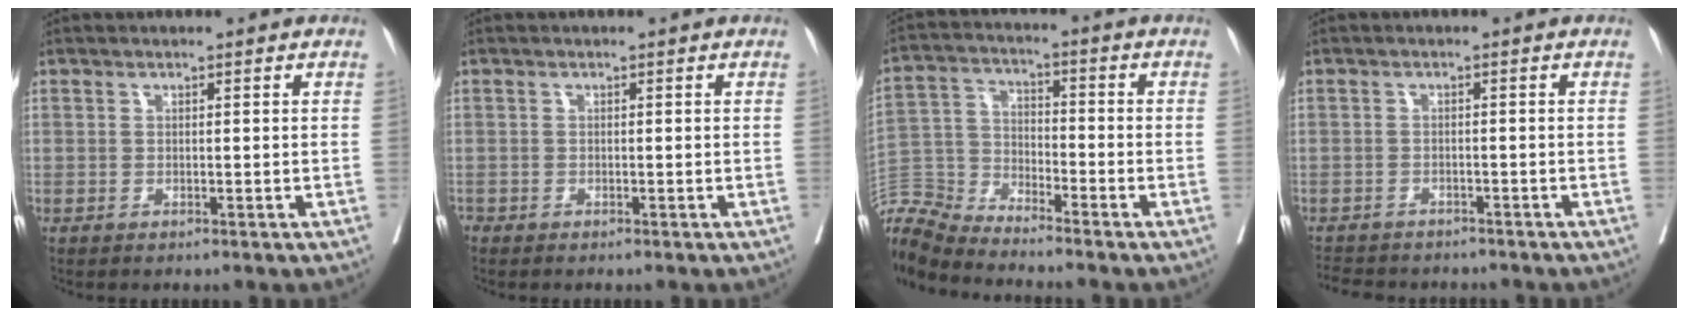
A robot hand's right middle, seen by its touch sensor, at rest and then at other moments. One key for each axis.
{"total": 0.5, "fx": -0.4, "fy": 0.3, "fz": 0.0, "tx": -0.008, "ty": -0.001, "tz": -0.011}
{"total": 9.2, "fx": -9.2, "fy": -0.4, "fz": 0.5, "tx": -0.020, "ty": 0.012, "tz": -0.185}
{"total": 8.0, "fx": -7.2, "fy": 2.6, "fz": 2.3, "tx": -0.048, "ty": -0.004, "tz": -0.098}